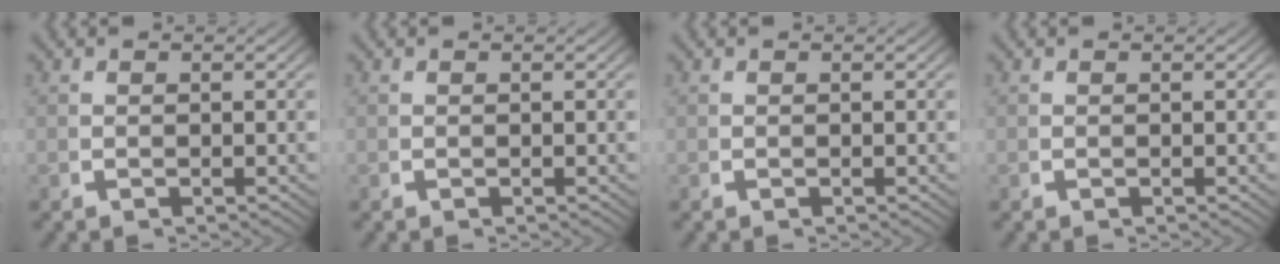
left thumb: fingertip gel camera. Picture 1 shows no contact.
{"total": 0.0}
{"total": 0.0}
{"total": 0.0}